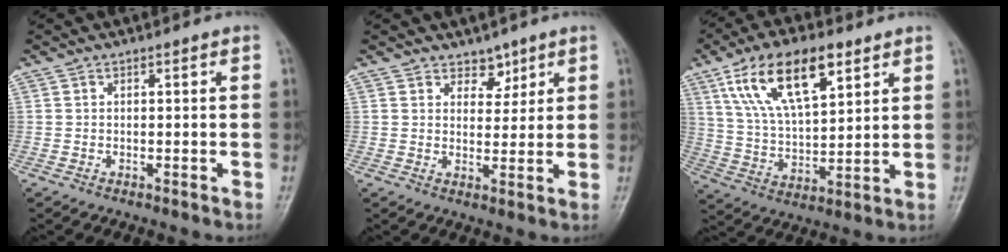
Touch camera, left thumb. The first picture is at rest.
{"total": 3.6, "force": [2.6, 2.3, 0.9], "torque": [0.013, -0.018, 0.041]}
{"total": 16.7, "force": [8.5, 7.3, 12.4], "torque": [-0.201, -0.020, 0.160]}